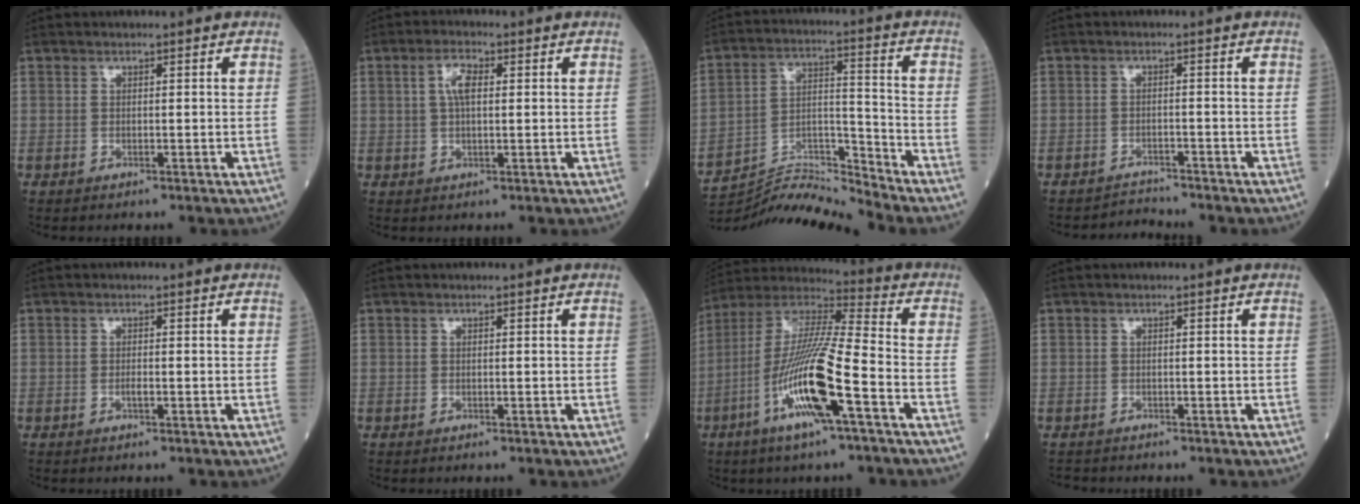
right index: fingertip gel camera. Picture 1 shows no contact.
{"total": 3.8, "force": [0.9, 1.3, 3.5], "torque": [-0.072, 0.011, 0.018]}
{"total": 11.0, "force": [-10.7, -2.8, 0.2], "torque": [-0.005, 0.036, -0.195]}
{"total": 2.4, "force": [-2.0, -0.3, -1.2], "torque": [0.027, -0.010, -0.032]}
{"total": 1.0, "force": [-0.4, 0.1, 0.9], "torque": [-0.020, 0.000, -0.008]}
{"total": 0.0}
{"total": 16.9, "force": [-6.3, 0.8, 15.7], "torque": [-0.322, -0.010, -0.123]}
{"total": 0.9, "force": [-0.8, 0.4, -0.4], "torque": [-0.006, -0.004, -0.014]}